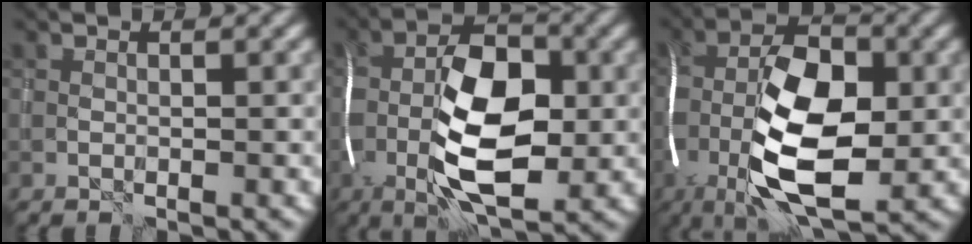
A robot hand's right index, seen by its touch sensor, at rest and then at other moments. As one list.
[{"total": 10.8, "force": [-1.5, 5.1, 9.4], "torque": [-0.165, 0.011, -0.034]}, {"total": 12.9, "force": [-2.7, 6.0, 11.1], "torque": [-0.198, 0.005, -0.060]}]